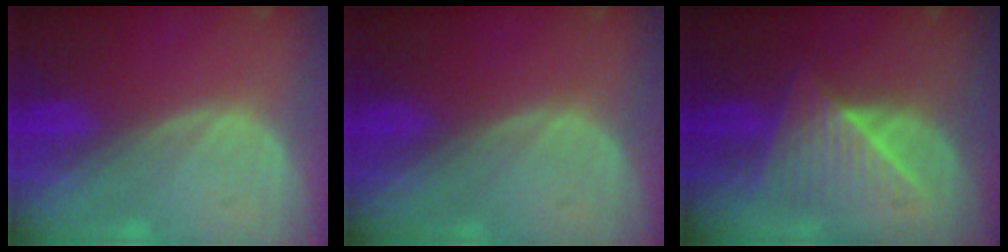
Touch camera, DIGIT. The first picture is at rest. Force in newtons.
{"total": 0.0}
{"total": 7.0, "press": 7.0, "slide": 0.2}